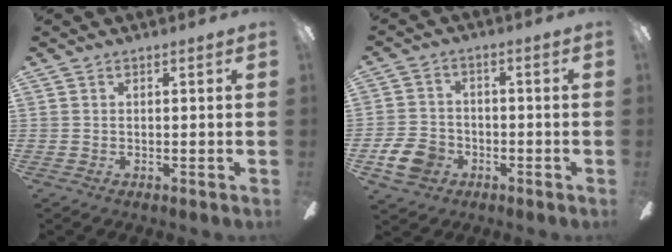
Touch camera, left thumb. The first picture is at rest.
{"total": 8.4, "force": [-3.7, 6.2, 4.3], "torque": [-0.104, 0.023, -0.068]}